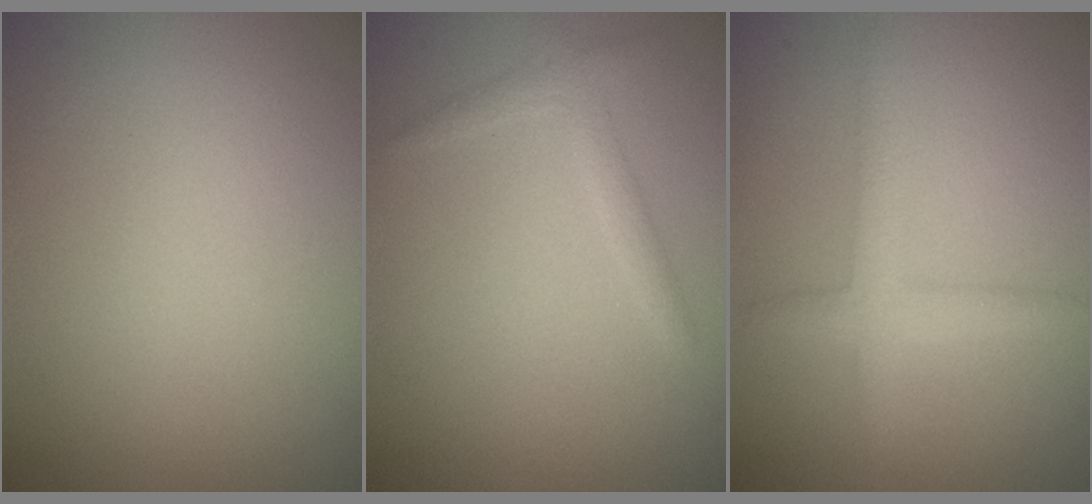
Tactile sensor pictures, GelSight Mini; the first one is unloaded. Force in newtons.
{"total": 1.5, "press": 1.5, "slide": 0.0}
{"total": 2.3, "press": 2.3, "slide": 0.1}